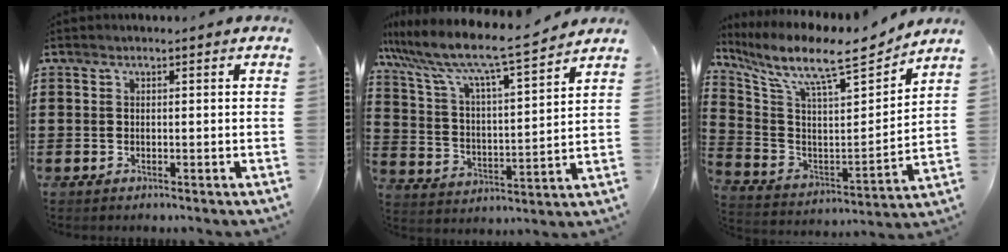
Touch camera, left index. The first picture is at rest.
{"total": 8.5, "force": [7.3, 0.5, 4.3], "torque": [-0.114, -0.050, 0.116]}
{"total": 10.9, "force": [8.8, 1.8, 6.2], "torque": [-0.141, -0.067, 0.141]}